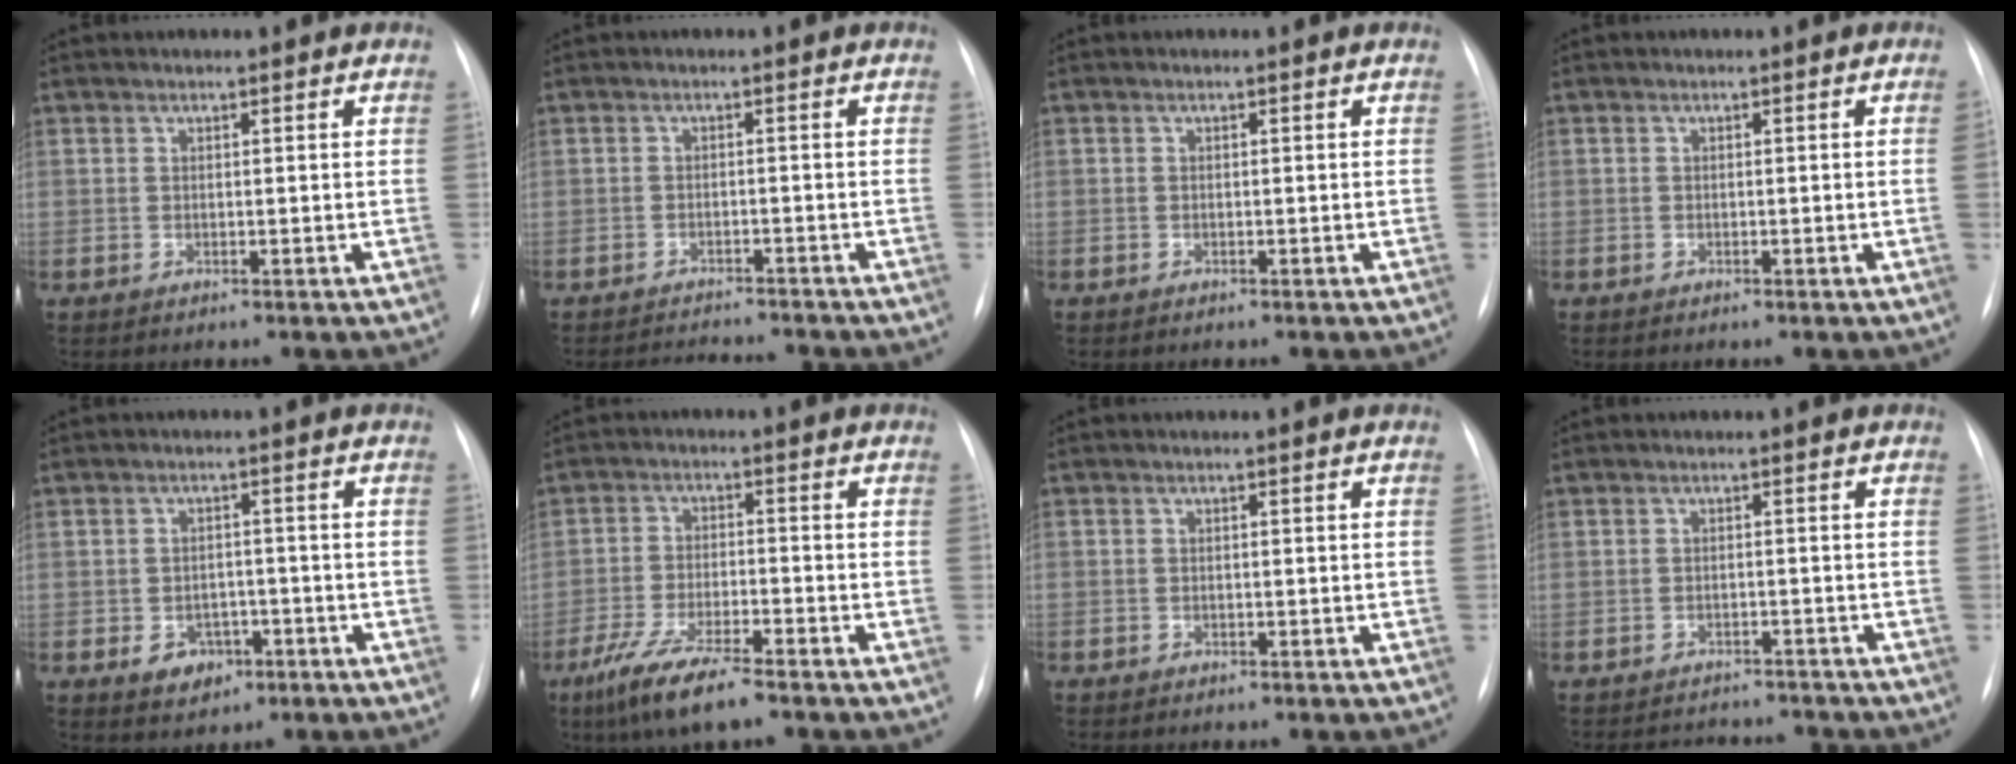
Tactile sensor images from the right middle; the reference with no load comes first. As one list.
[{"total": 6.0, "force": [-5.9, 0.6, 1.1], "torque": [-0.014, -0.004, -0.082]}, {"total": 0.6, "force": [-0.4, 0.4, 0.0], "torque": [-0.007, 0.004, -0.008]}, {"total": 0.7, "force": [-0.1, -0.4, 0.5], "torque": [-0.010, 0.004, -0.001]}, {"total": 4.4, "force": [-2.0, 3.3, 2.1], "torque": [-0.027, 0.007, -0.021]}, {"total": 8.9, "force": [-6.4, 1.1, 6.1], "torque": [-0.125, -0.022, -0.117]}, {"total": 1.3, "force": [-1.1, 0.7, 0.4], "torque": [-0.010, 0.001, -0.013]}, {"total": 6.7, "force": [-6.5, 1.7, 0.7], "torque": [-0.006, 0.009, -0.079]}]